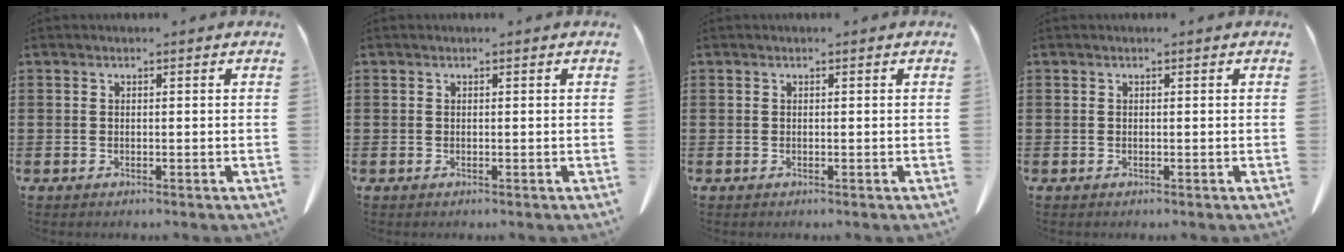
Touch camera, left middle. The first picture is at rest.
{"total": 0.0}
{"total": 0.0}
{"total": 0.0}